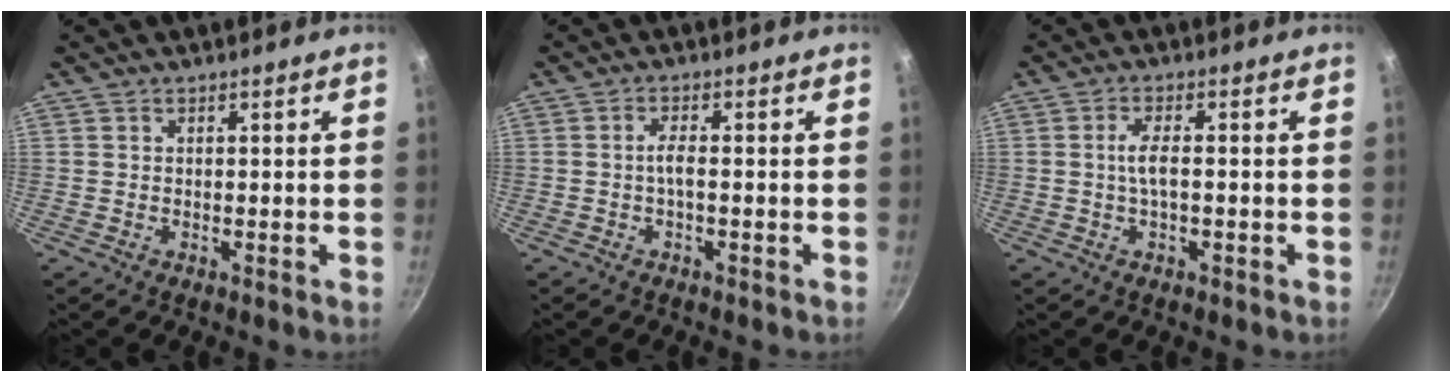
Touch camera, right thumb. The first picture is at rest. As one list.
[{"total": 2.2, "force": [-0.6, 0.5, 2.1], "torque": [-0.052, 0.010, -0.015]}, {"total": 3.8, "force": [-0.4, 1.3, 3.5], "torque": [-0.072, 0.008, -0.013]}]